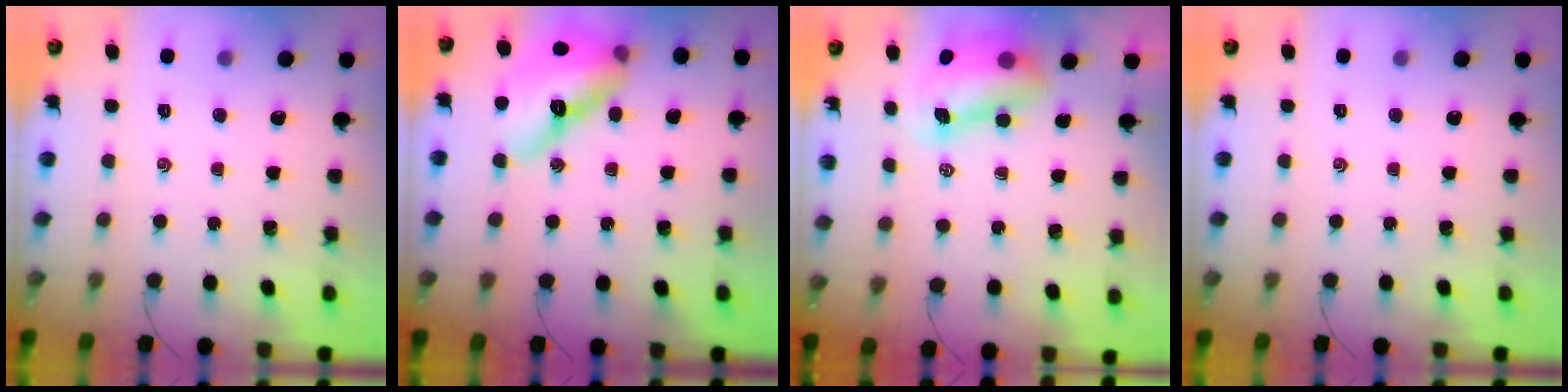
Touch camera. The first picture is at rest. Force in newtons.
{"total": 16.7, "press": 16.0, "slide": 4.9}
{"total": 8.1, "press": 7.9, "slide": 1.9}
{"total": 0.0}